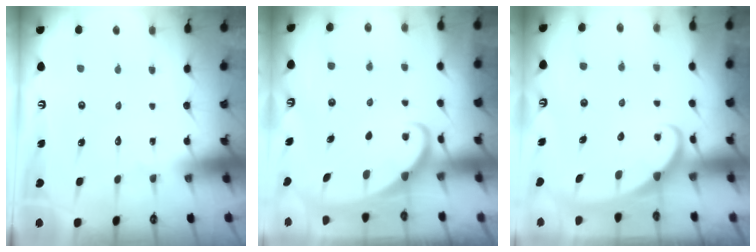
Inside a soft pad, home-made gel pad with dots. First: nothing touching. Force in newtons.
{"total": 2.4, "press": 2.4, "slide": 0.3}
{"total": 2.6, "press": 2.6, "slide": 0.4}